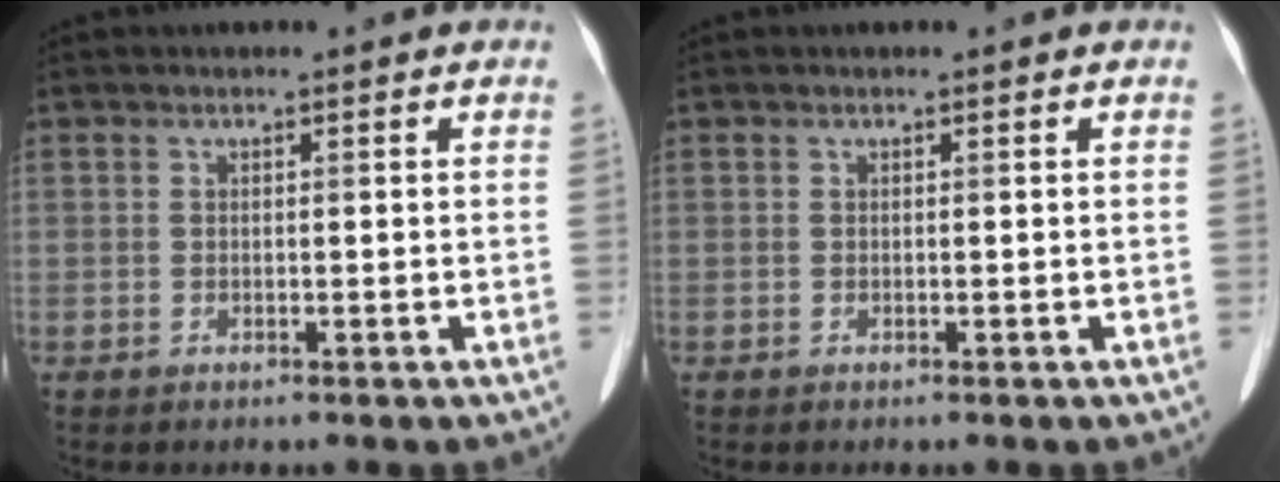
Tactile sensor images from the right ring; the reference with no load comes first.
{"total": 0.0}